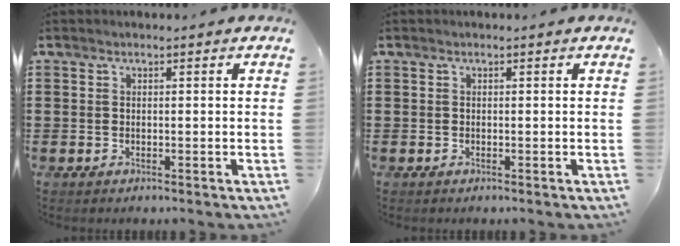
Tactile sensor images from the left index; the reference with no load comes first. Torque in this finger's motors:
{"motor_torque": [0.02, 0.01, 0.00, 0.00]}